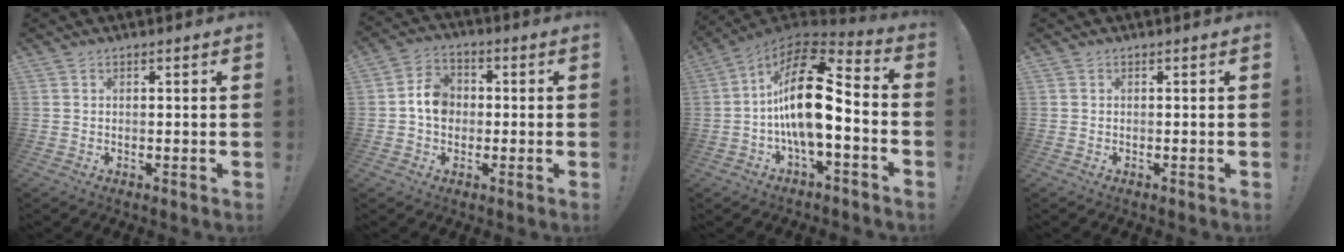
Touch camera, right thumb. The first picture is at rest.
{"total": 8.2, "force": [-0.3, 6.8, 4.6], "torque": [-0.057, 0.019, -0.001]}
{"total": 21.1, "force": [-0.2, 9.9, 18.7], "torque": [-0.327, 0.012, 0.001]}
{"total": 0.0}